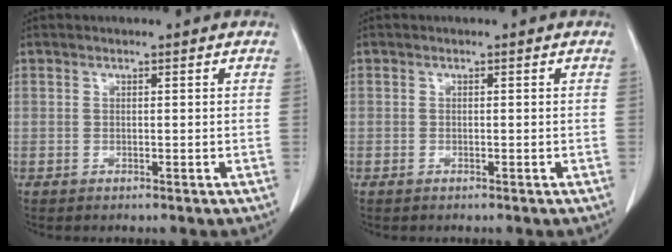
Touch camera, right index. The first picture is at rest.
{"total": 0.5, "force": [-0.4, 0.3, 0.2], "torque": [-0.007, 0.000, -0.006]}